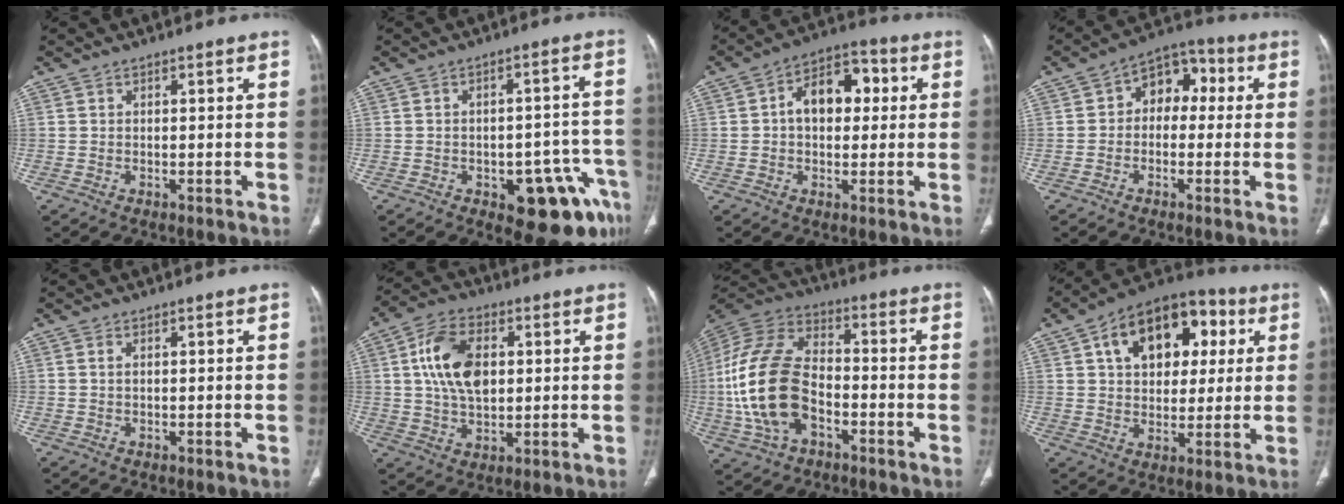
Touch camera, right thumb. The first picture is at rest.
{"total": 13.5, "force": [-6.6, 6.0, 10.2], "torque": [-0.082, 0.043, -0.074]}
{"total": 11.3, "force": [1.6, 7.4, 8.4], "torque": [-0.100, 0.026, 0.018]}
{"total": 8.8, "force": [0.8, 6.3, 6.0], "torque": [-0.048, 0.032, -0.003]}
{"total": 0.9, "force": [0.3, 0.4, 0.7], "torque": [-0.018, 0.005, 0.008]}
{"total": 12.8, "force": [2.4, 7.9, 9.8], "torque": [-0.167, 0.002, 0.043]}
{"total": 20.3, "force": [-4.3, 12.4, 15.6], "torque": [-0.326, 0.023, -0.081]}
{"total": 18.8, "force": [6.1, 12.2, 13.0], "torque": [-0.156, 0.011, 0.089]}